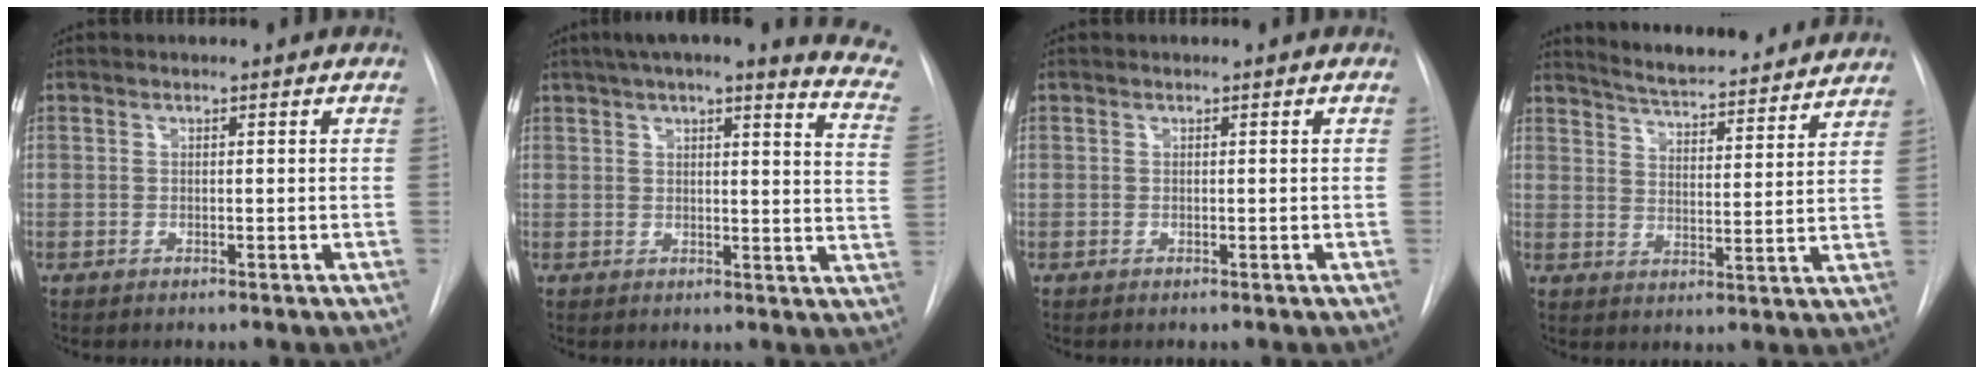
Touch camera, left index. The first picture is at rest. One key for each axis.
{"total": 19.1, "fx": 15.3, "fy": 2.4, "fz": 11.2, "tx": -0.146, "ty": -0.017, "tz": 0.167}
{"total": 0.0}
{"total": 18.5, "fx": 17.3, "fy": 2.6, "fz": 5.9, "tx": -0.085, "ty": -0.010, "tz": 0.228}